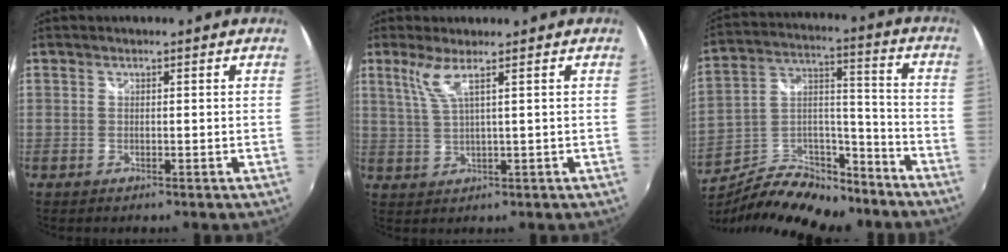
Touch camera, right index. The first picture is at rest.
{"total": 3.9, "force": [2.1, -0.5, 3.2], "torque": [-0.069, -0.007, 0.048]}
{"total": 18.8, "force": [-13.5, 8.8, 9.6], "torque": [-0.191, 0.031, -0.211]}